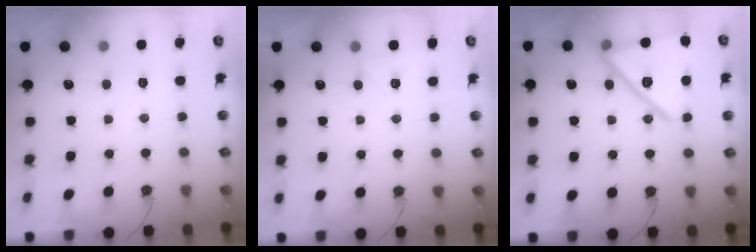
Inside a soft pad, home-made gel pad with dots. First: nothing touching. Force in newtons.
{"total": 3.5, "press": 3.4, "slide": 0.6}
{"total": 20.4, "press": 18.7, "slide": 8.2}